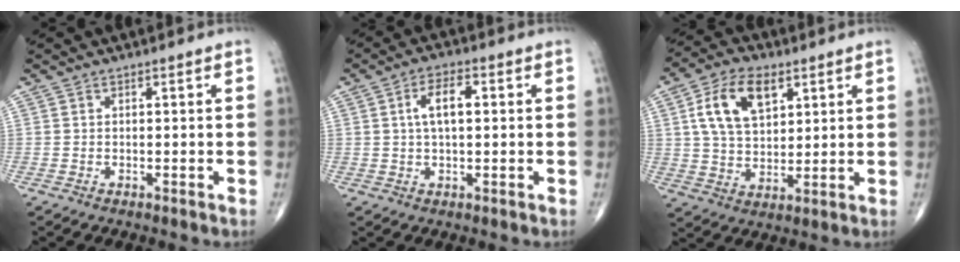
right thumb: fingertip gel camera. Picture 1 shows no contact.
{"total": 6.0, "force": [1.0, 2.7, 5.2], "torque": [-0.092, 0.011, 0.015]}
{"total": 12.4, "force": [4.7, 7.3, 8.8], "torque": [-0.149, -0.008, 0.088]}